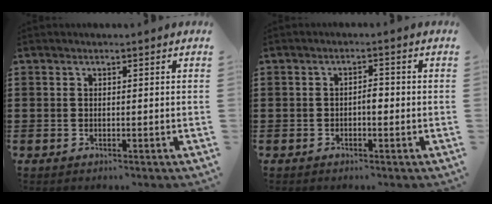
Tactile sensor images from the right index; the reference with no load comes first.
{"total": 1.8, "force": [-0.5, 0.7, 1.6], "torque": [-0.030, 0.002, -0.010]}